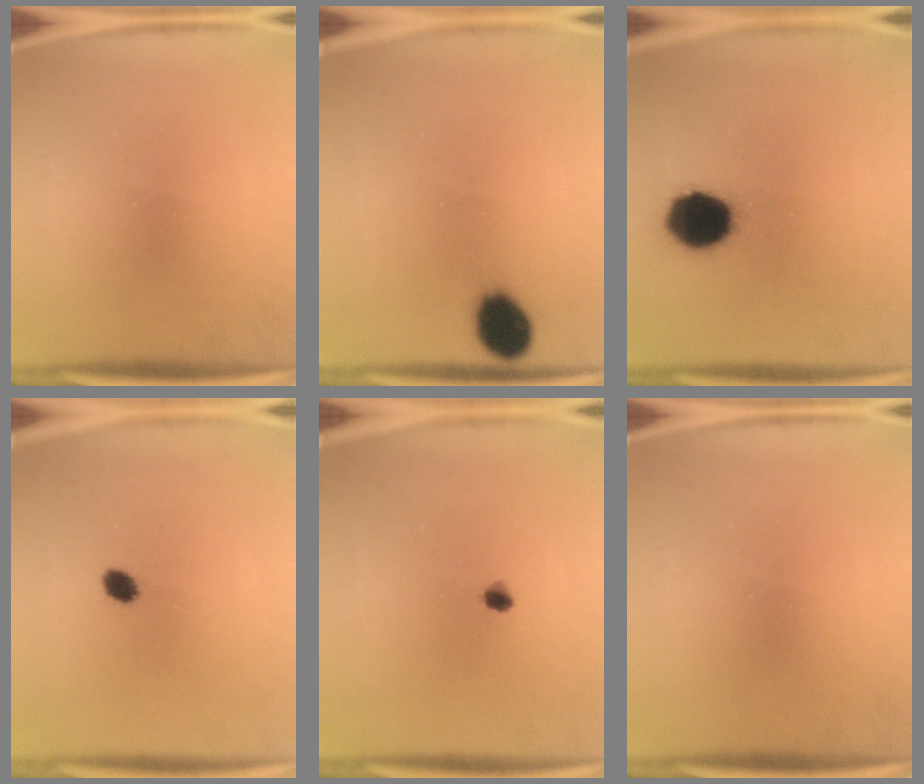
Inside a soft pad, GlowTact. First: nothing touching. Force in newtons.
{"total": 7.8}
{"total": 16.0}
{"total": 2.8}
{"total": 1.9}
{"total": 0.0}